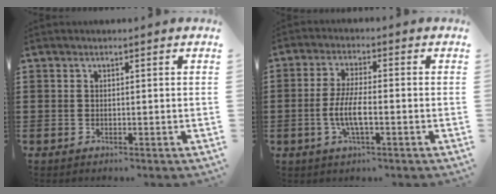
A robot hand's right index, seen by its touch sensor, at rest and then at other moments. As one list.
[{"total": 5.7, "force": [-1.7, 1.4, 5.3], "torque": [-0.118, -0.006, -0.038]}]